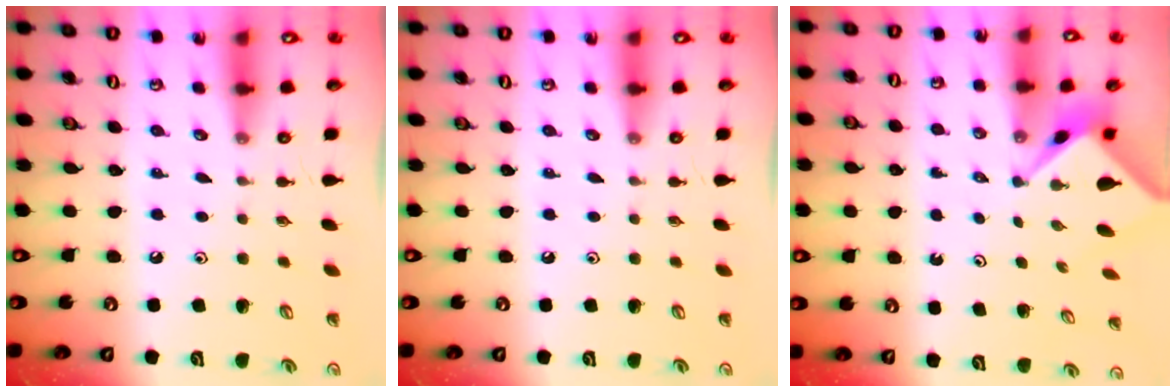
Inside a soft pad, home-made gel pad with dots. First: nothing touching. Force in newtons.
{"total": 0.0}
{"total": 2.2, "press": 2.2, "slide": 0.3}